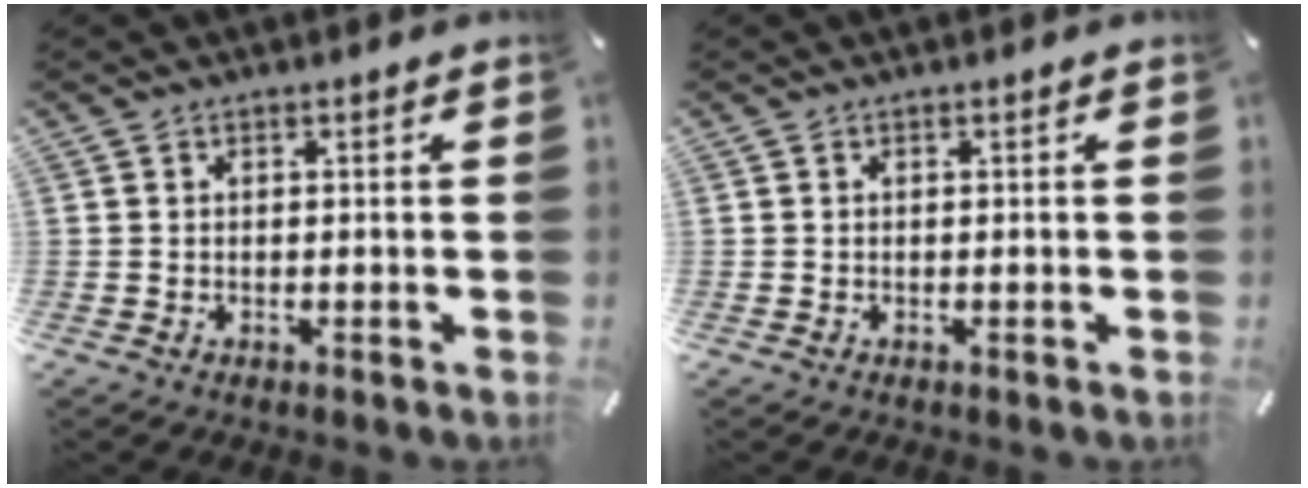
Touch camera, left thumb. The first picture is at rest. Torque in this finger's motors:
{"motor_torque": [-0.14, -0.10, 0.01, 0.03, 0.00]}